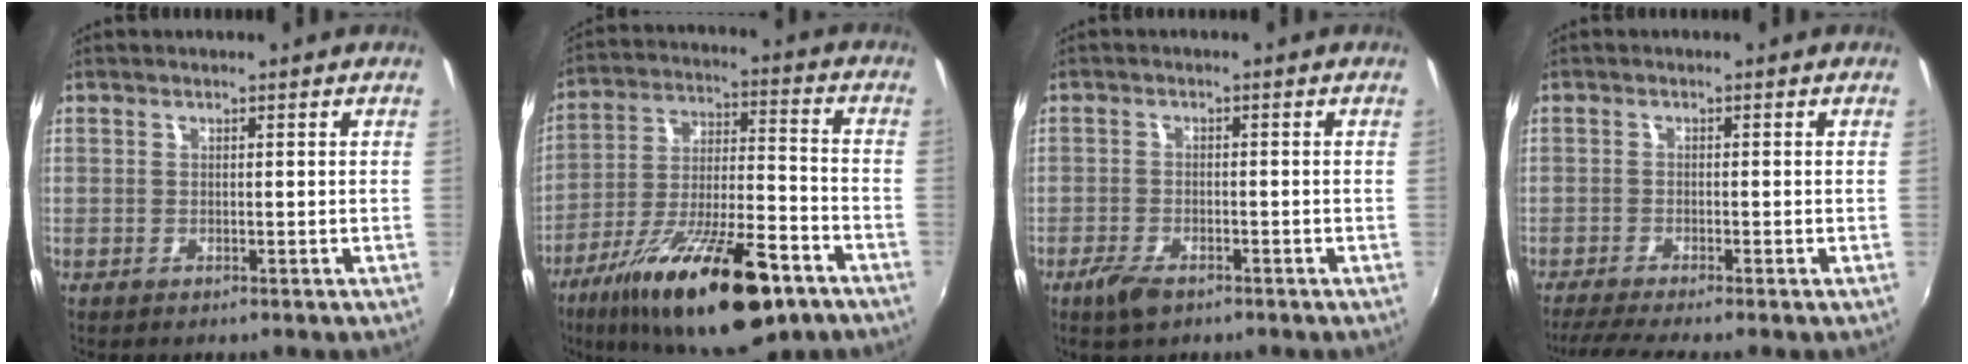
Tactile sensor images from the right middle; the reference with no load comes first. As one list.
[{"total": 24.2, "force": [-14.5, 7.3, 18.0], "torque": [-0.315, -0.035, -0.228]}, {"total": 4.4, "force": [-3.1, 1.9, 2.6], "torque": [-0.069, -0.007, -0.057]}, {"total": 5.4, "force": [-4.6, -0.8, 2.8], "torque": [-0.071, -0.018, -0.080]}]